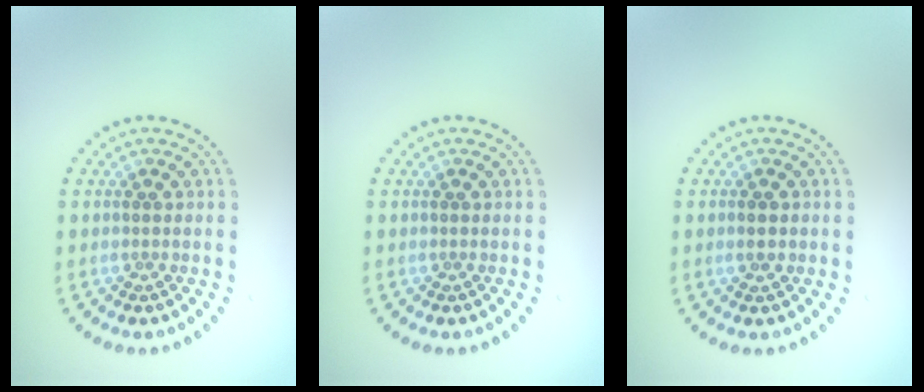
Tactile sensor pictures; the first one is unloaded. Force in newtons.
{"total": 0.0}
{"total": 1.8, "press": 1.8, "slide": 0.1}